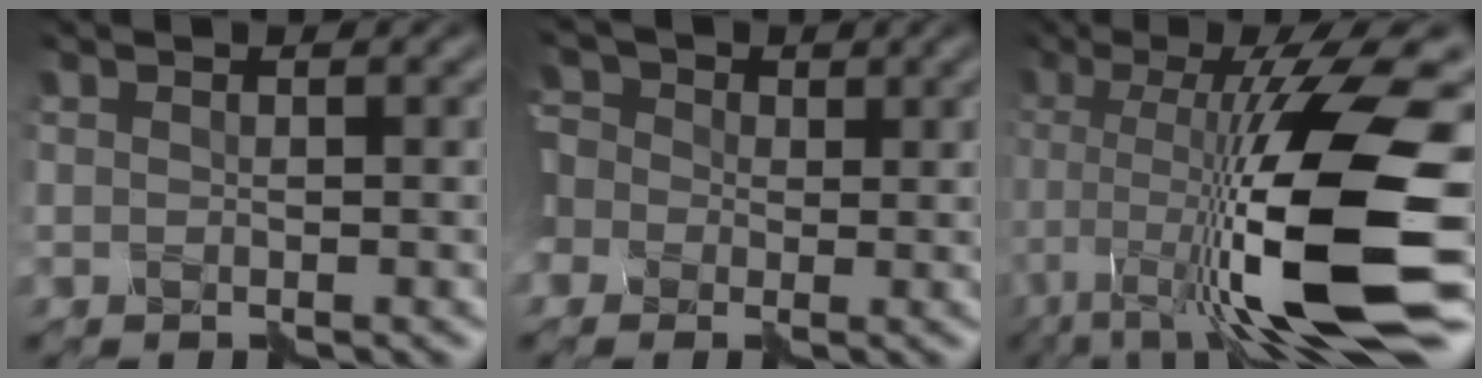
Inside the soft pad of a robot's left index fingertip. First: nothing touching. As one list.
[{"total": 8.6, "force": [1.9, 7.2, 4.2], "torque": [-0.101, 0.034, -0.007]}, {"total": 15.2, "force": [-3.3, 3.3, 14.4], "torque": [-0.210, 0.006, -0.061]}]